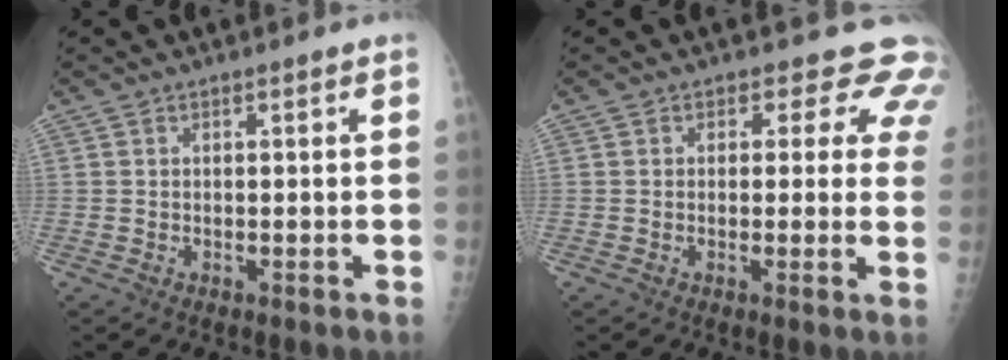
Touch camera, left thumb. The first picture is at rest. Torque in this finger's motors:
{"motor_torque": [0.11, 0.30, -0.14, -0.02, 0.03]}